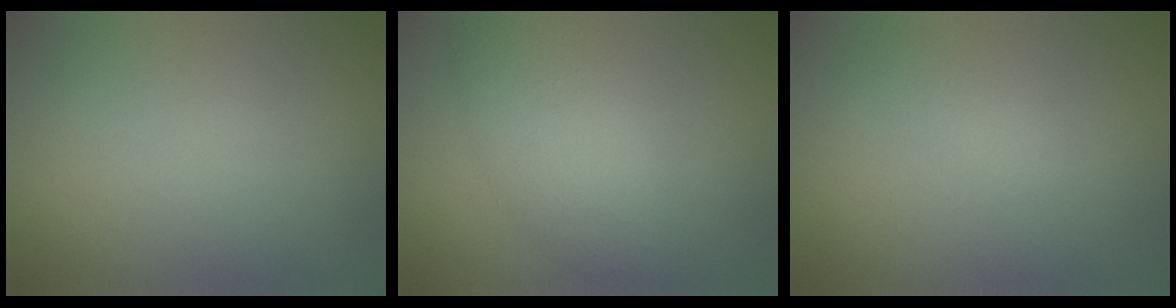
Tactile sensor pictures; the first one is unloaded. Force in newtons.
{"total": 4.5, "press": 4.5, "slide": 0.2}
{"total": 1.1, "press": 1.1, "slide": 0.0}